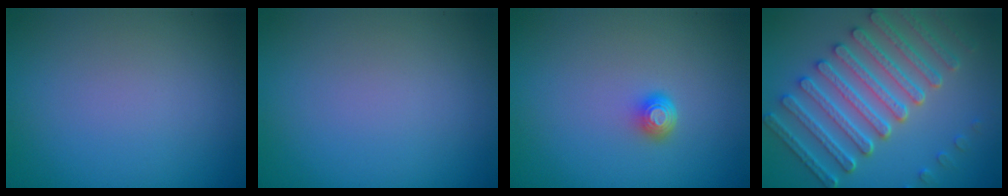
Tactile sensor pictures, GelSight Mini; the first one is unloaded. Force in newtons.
{"total": 0.0}
{"total": 1.6, "press": 1.2, "slide": 1.0}
{"total": 7.9, "press": 6.1, "slide": 5.0}